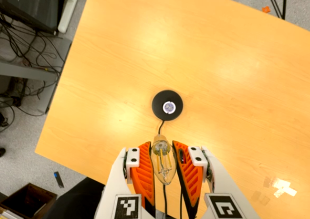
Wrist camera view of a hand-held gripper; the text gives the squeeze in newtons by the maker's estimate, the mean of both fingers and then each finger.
{"total": 20.5, "left": 22.1, "right": 19.0}